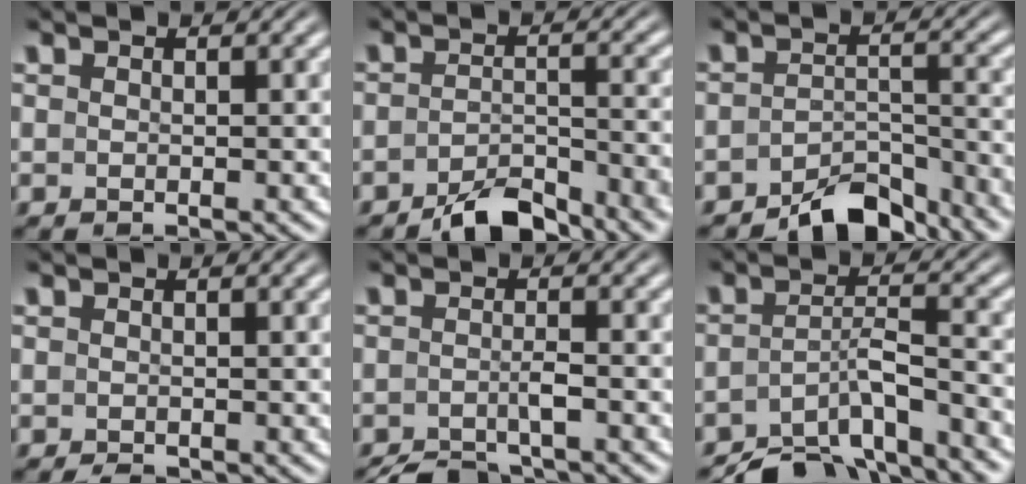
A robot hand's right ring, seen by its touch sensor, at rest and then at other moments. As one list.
[{"total": 4.4, "force": [-3.9, 0.8, 1.9], "torque": [-0.024, -0.006, -0.067]}, {"total": 5.6, "force": [-5.1, 1.2, 1.9], "torque": [-0.023, -0.009, -0.081]}, {"total": 0.8, "force": [-0.8, 0.0, 0.2], "torque": [-0.003, -0.009, -0.009]}, {"total": 3.9, "force": [-3.6, 0.7, 1.2], "torque": [-0.019, -0.016, -0.052]}, {"total": 7.6, "force": [-6.2, 2.5, 3.5], "torque": [-0.064, -0.031, -0.089]}]